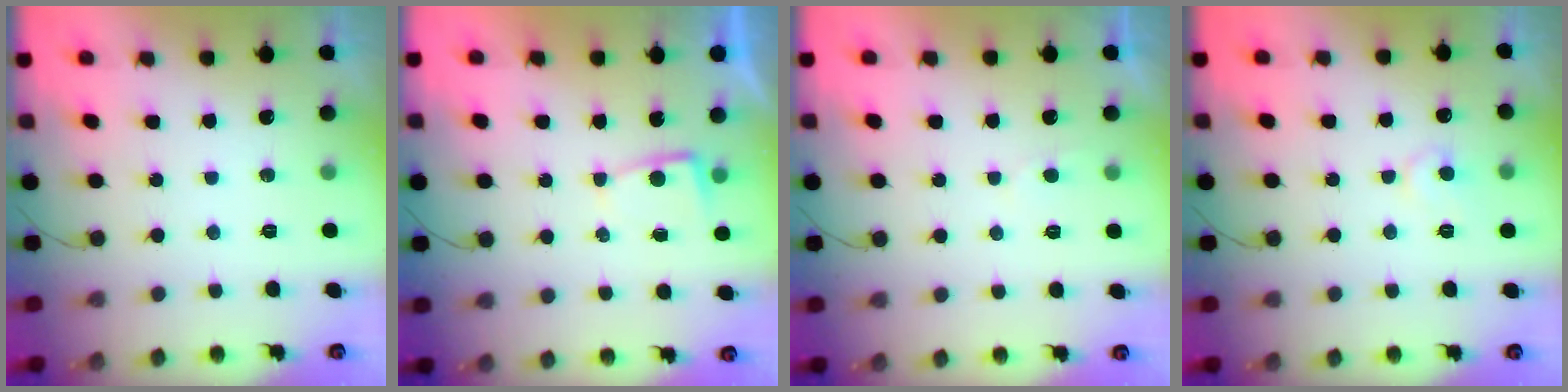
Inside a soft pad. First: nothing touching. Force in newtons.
{"total": 2.3, "press": 2.2, "slide": 0.4}
{"total": 2.0, "press": 1.9, "slide": 0.3}
{"total": 6.5, "press": 6.5, "slide": 0.3}